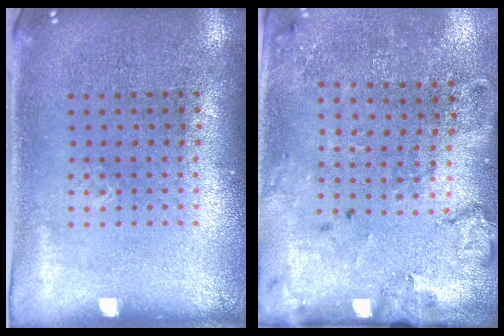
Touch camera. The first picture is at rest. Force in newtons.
{"total": 2.1, "press": 1.5, "slide": 1.5}